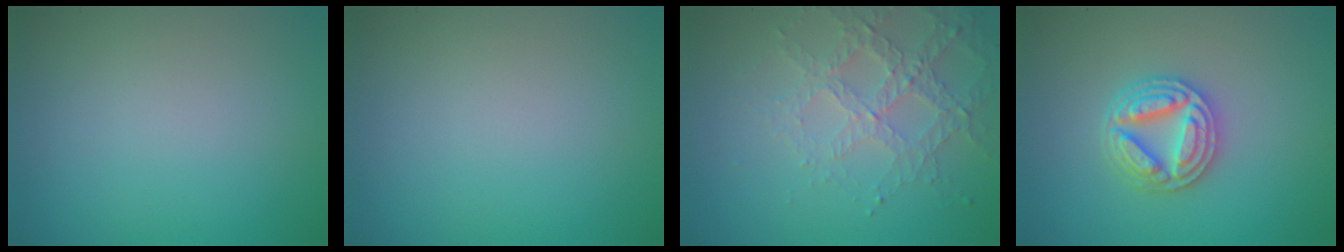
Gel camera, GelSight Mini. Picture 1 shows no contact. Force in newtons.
{"total": 0.0}
{"total": 3.1, "press": 3.1, "slide": 0.6}
{"total": 4.7, "press": 4.6, "slide": 0.8}